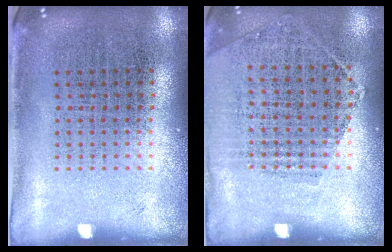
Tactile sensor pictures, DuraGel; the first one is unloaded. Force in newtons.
{"total": 1.2, "press": 1.0, "slide": 0.6}